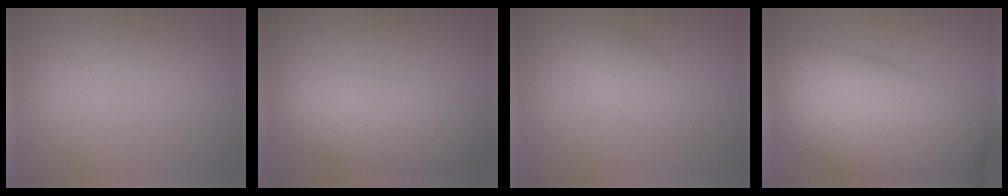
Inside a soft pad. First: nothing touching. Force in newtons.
{"total": 4.9, "press": 4.9, "slide": 0.1}
{"total": 2.0, "press": 2.0, "slide": 0.0}
{"total": 12.1, "press": 12.1, "slide": 0.2}